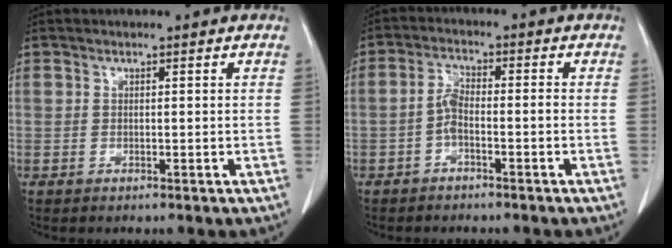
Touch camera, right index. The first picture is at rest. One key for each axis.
{"total": 3.3, "fx": -1.3, "fy": 1.1, "fz": 2.9, "tx": -0.059, "ty": 0.012, "tz": -0.026}